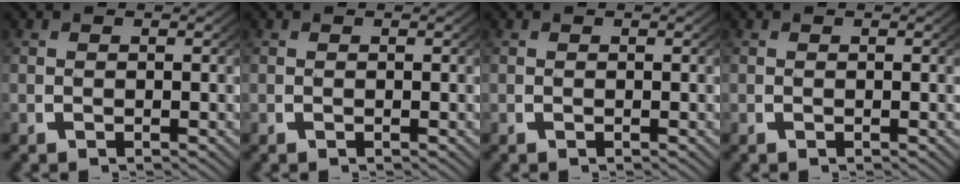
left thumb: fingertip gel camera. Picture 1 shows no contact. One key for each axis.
{"total": 0.0}
{"total": 0.0}
{"total": 0.0}